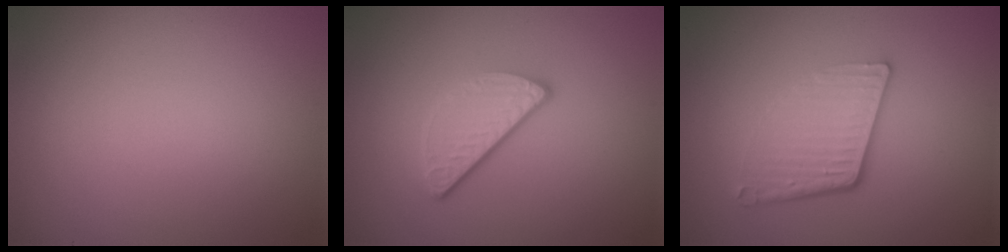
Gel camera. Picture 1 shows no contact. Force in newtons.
{"total": 3.2, "press": 2.4, "slide": 2.1}
{"total": 4.4, "press": 2.9, "slide": 3.3}